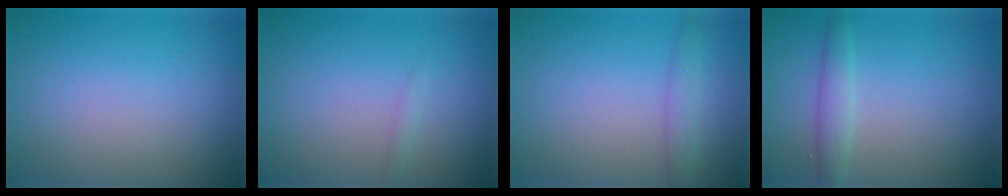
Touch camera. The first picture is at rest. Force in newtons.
{"total": 0.6, "press": 0.6, "slide": 0.0}
{"total": 1.7, "press": 1.7, "slide": 0.2}
{"total": 2.0, "press": 2.0, "slide": 0.2}